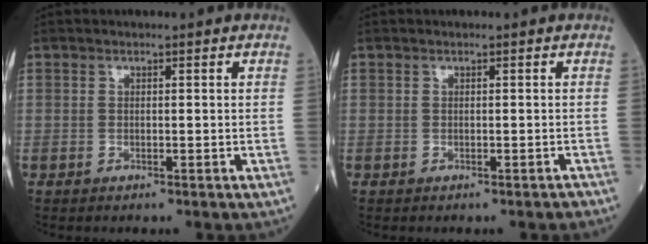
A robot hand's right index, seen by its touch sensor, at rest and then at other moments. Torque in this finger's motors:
{"motor_torque": [0.00, 0.00, 0.00, 0.01]}